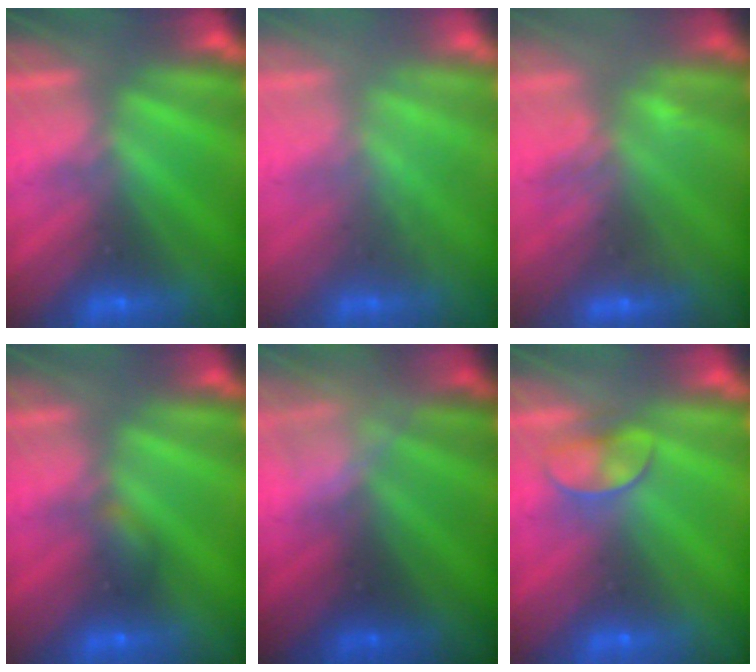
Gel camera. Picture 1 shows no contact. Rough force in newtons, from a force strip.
{"total": 2.1}
{"total": 3.2}
{"total": 2.2}
{"total": 2.4}
{"total": 2.4}